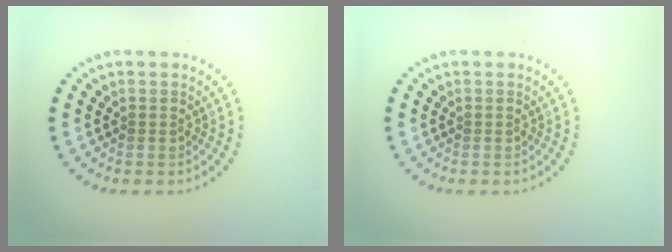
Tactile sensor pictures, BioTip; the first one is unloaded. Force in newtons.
{"total": 0.0}